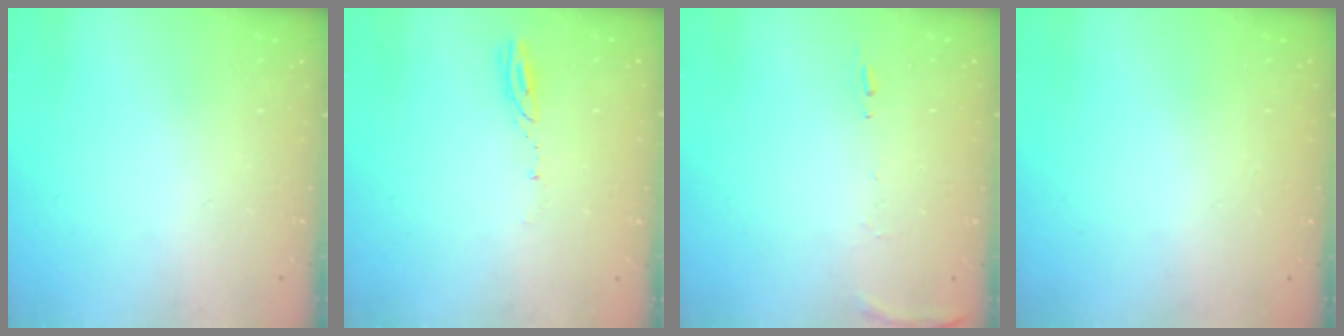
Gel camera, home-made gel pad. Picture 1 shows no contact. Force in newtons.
{"total": 3.7, "press": 3.7, "slide": 0.4}
{"total": 6.6, "press": 6.5, "slide": 0.7}
{"total": 0.0}